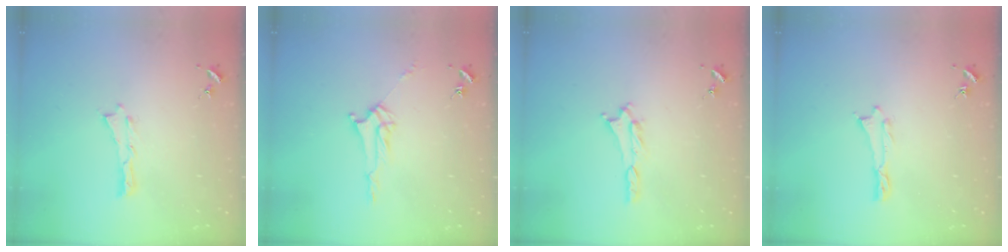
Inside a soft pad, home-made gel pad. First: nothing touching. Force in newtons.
{"total": 3.0, "press": 3.0, "slide": 0.3}
{"total": 1.2, "press": 1.2, "slide": 0.2}
{"total": 0.0}